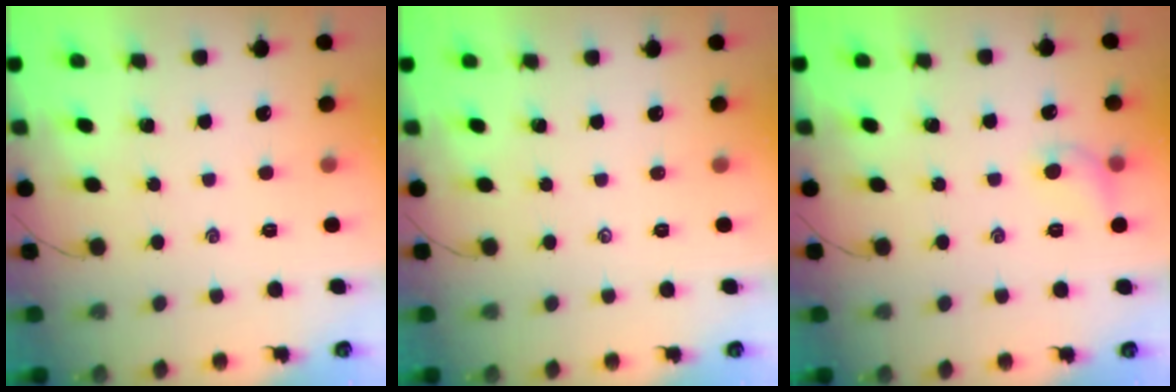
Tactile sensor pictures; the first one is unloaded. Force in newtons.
{"total": 0.0}
{"total": 6.5, "press": 6.4, "slide": 1.2}